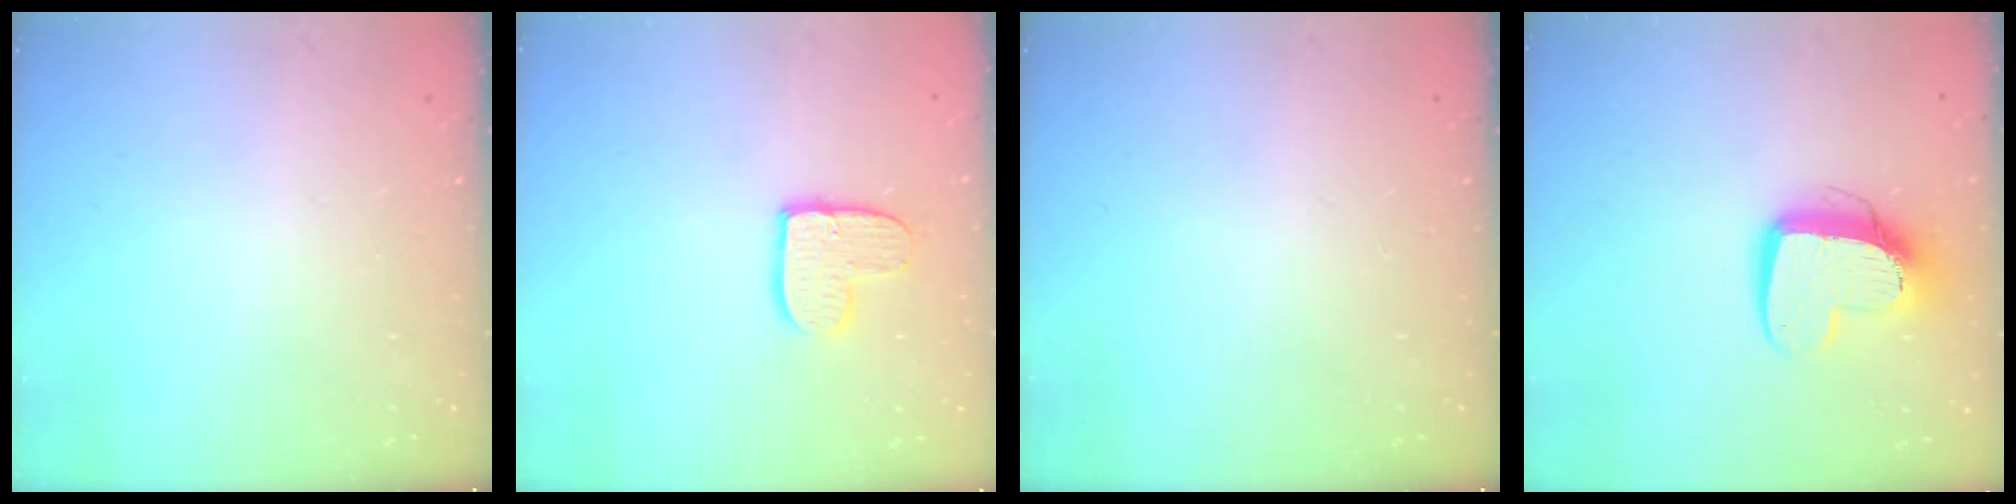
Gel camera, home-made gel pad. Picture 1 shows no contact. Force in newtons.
{"total": 9.4, "press": 9.3, "slide": 0.7}
{"total": 0.0}
{"total": 12.1, "press": 12.0, "slide": 1.2}